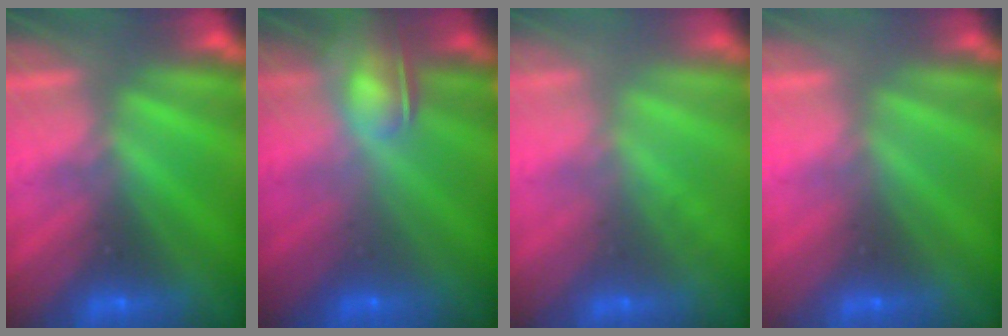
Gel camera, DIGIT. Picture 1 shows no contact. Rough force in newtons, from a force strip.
{"total": 7.4}
{"total": 2.5}
{"total": 3.6}